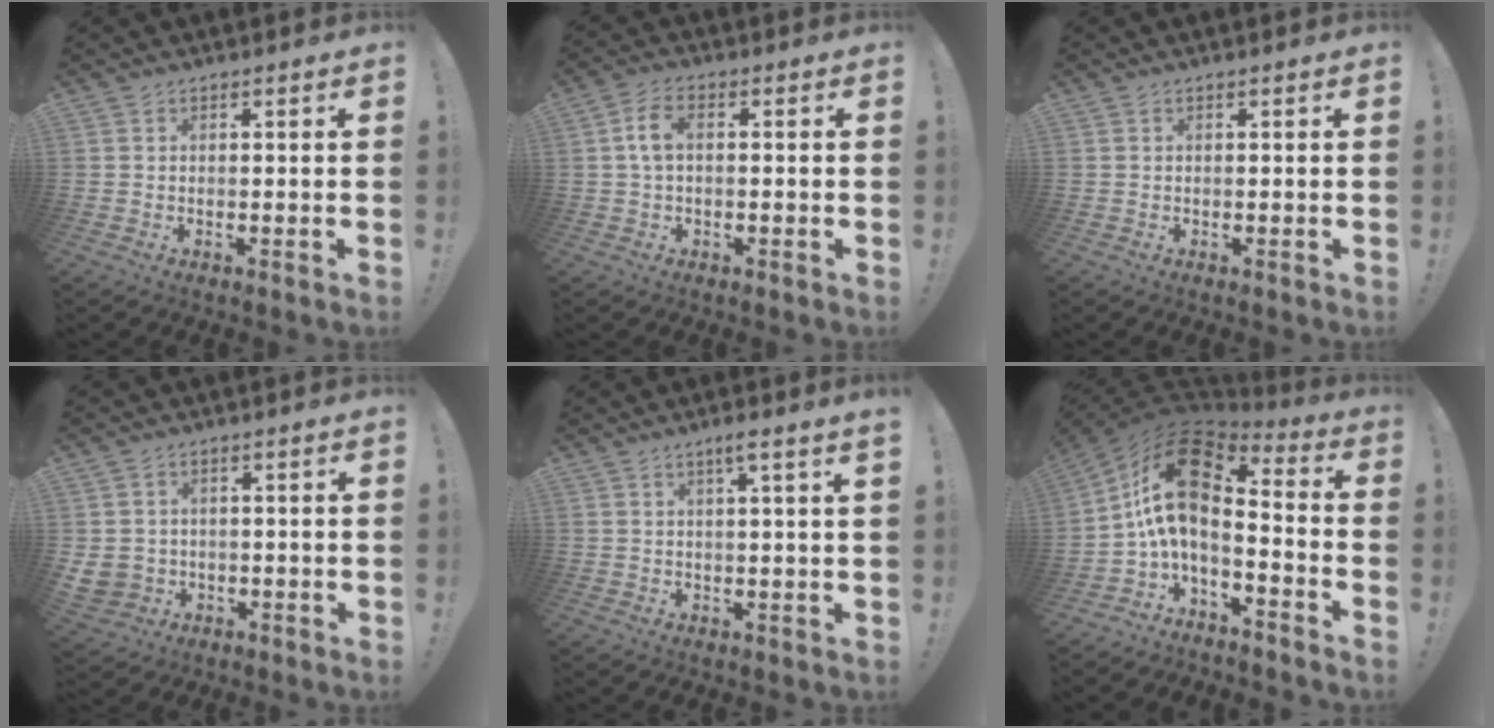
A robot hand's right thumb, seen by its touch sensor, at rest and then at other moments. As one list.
[{"total": 5.2, "force": [0.7, 3.1, 4.2], "torque": [-0.072, 0.009, 0.014]}, {"total": 0.0}, {"total": 4.9, "force": [0.1, 4.6, 1.6], "torque": [-0.043, -0.003, 0.003]}, {"total": 3.7, "force": [2.0, -0.8, 3.0], "torque": [-0.050, -0.006, 0.028]}, {"total": 14.6, "force": [3.4, 6.7, 12.6], "torque": [-0.246, -0.025, 0.056]}]